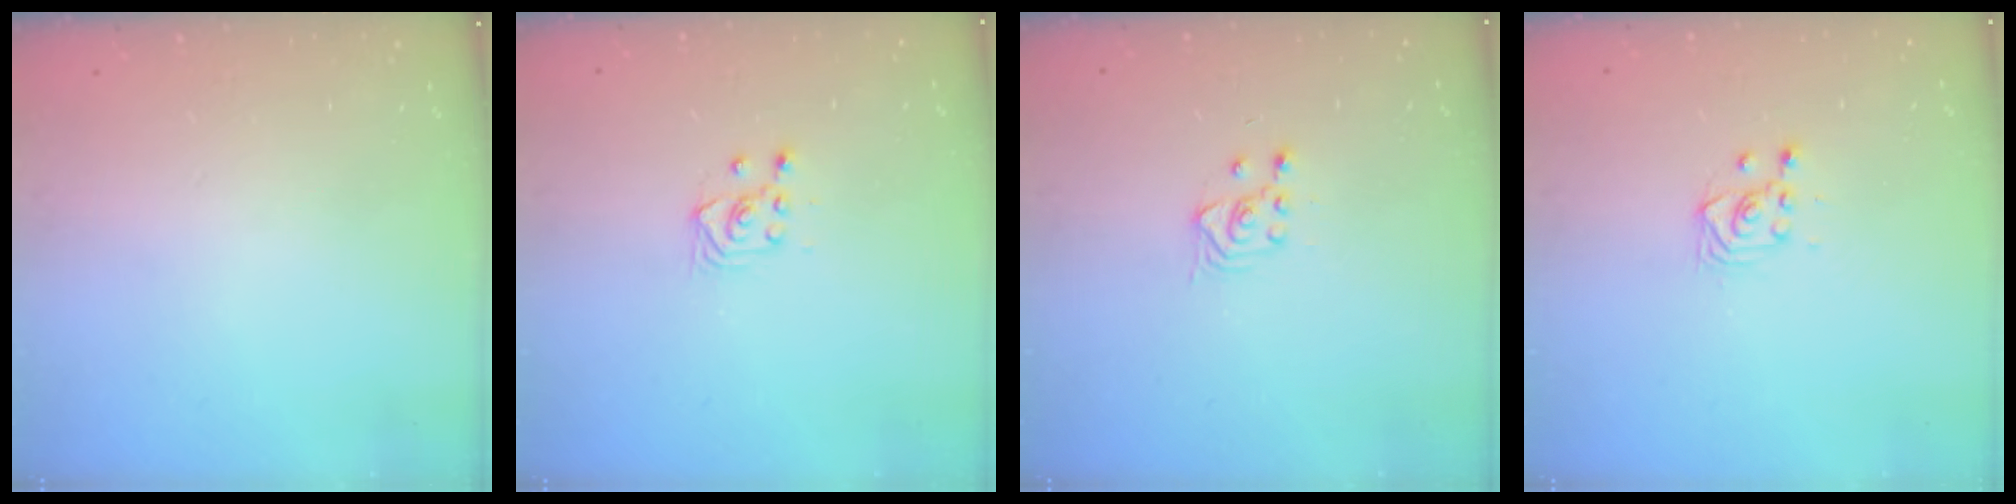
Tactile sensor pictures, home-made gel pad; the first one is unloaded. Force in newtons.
{"total": 3.6, "press": 3.2, "slide": 1.6}
{"total": 3.4, "press": 3.1, "slide": 1.4}
{"total": 2.9, "press": 2.9, "slide": 0.6}